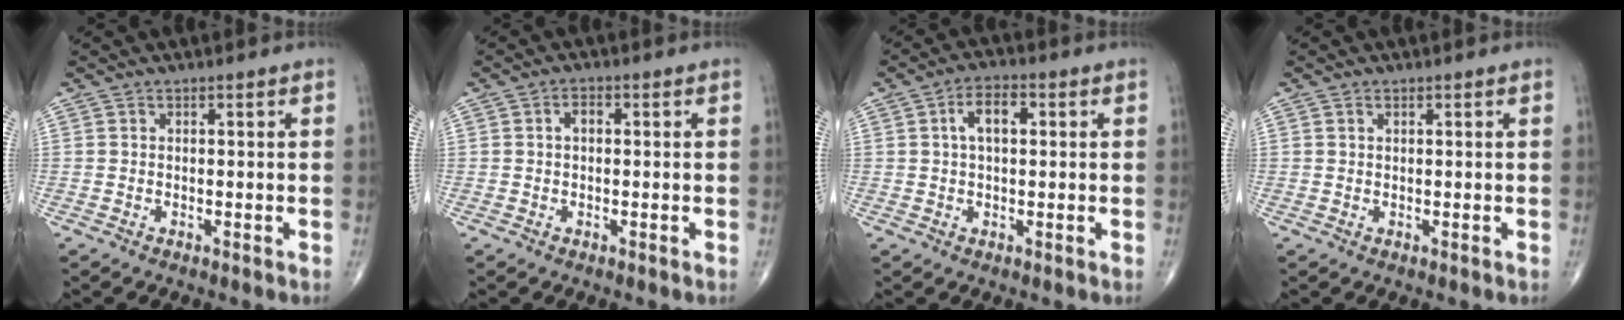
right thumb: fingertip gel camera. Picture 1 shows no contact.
{"total": 2.1, "force": [0.2, 1.3, 1.7], "torque": [-0.026, 0.009, 0.000]}
{"total": 5.8, "force": [1.3, 3.0, 4.7], "torque": [-0.079, 0.013, 0.016]}
{"total": 0.6, "force": [0.4, 0.3, 0.3], "torque": [-0.007, 0.001, 0.007]}